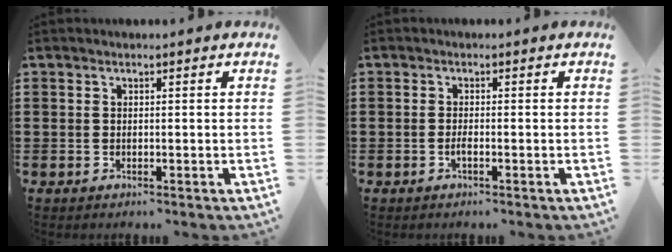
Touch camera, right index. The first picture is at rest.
{"total": 1.1, "force": [-0.6, 0.1, 0.9], "torque": [-0.018, -0.005, -0.010]}